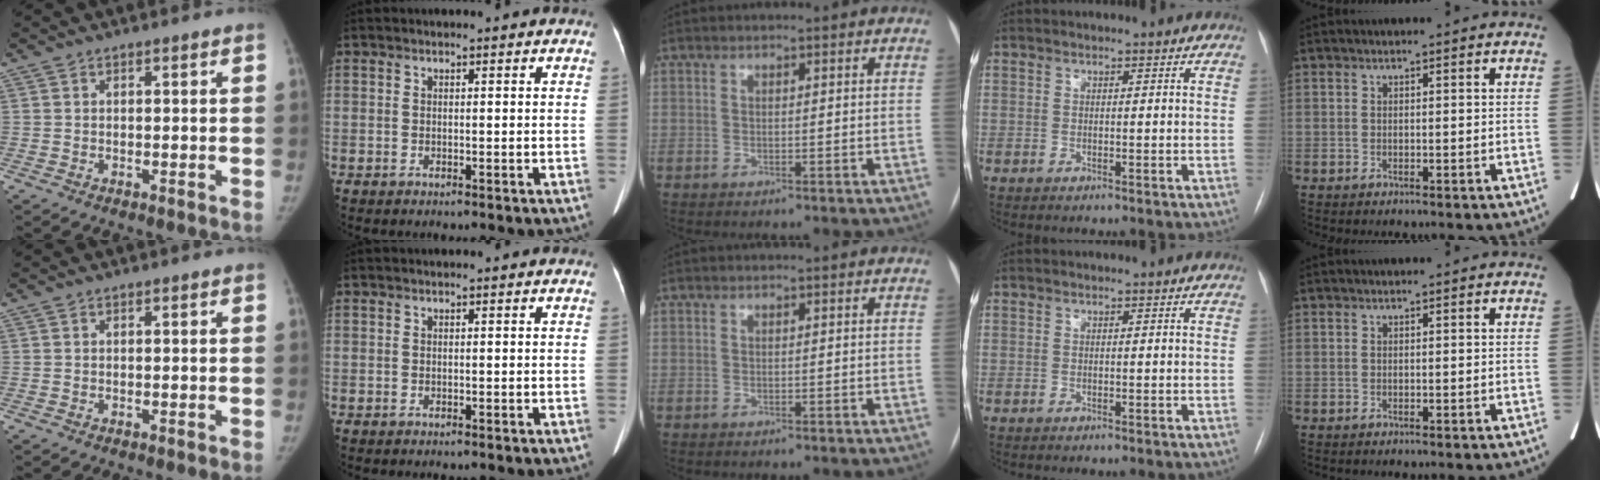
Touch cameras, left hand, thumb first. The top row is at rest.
{}